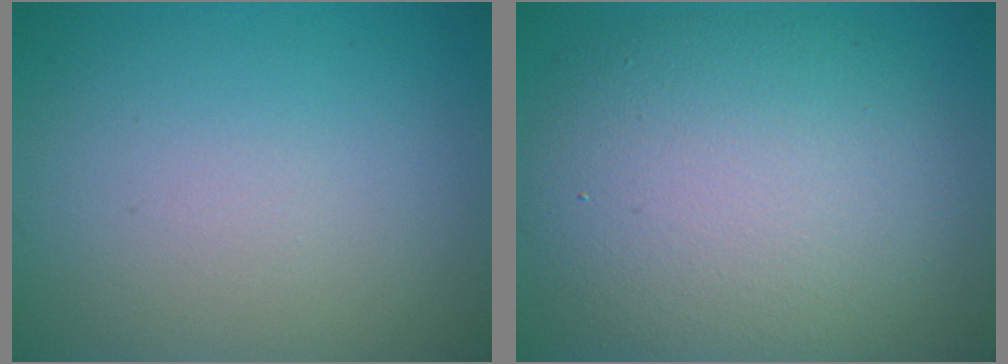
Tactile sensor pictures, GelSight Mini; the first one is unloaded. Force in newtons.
{"total": 10.4, "press": 10.3, "slide": 0.9}